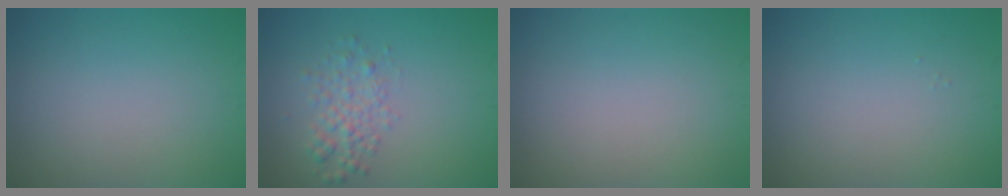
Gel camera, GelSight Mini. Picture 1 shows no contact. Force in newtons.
{"total": 2.4, "press": 2.4, "slide": 0.1}
{"total": 0.0}
{"total": 0.0}